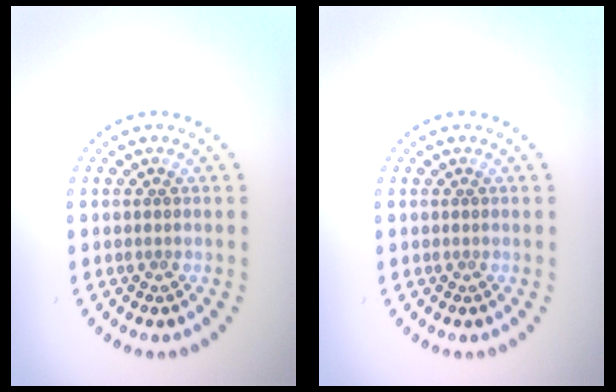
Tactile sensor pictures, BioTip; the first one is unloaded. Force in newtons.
{"total": 0.0}